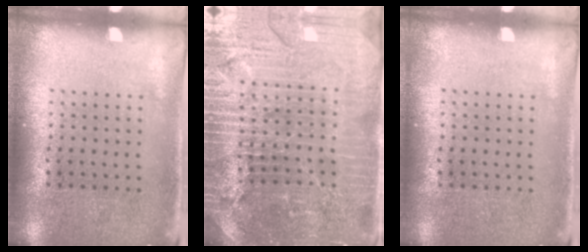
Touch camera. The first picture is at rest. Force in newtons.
{"total": 5.0, "press": 4.6, "slide": 1.9}
{"total": 0.0}